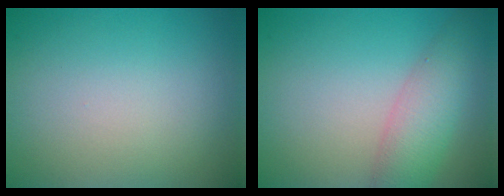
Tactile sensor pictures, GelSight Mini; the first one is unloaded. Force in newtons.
{"total": 4.3, "press": 4.3, "slide": 0.1}